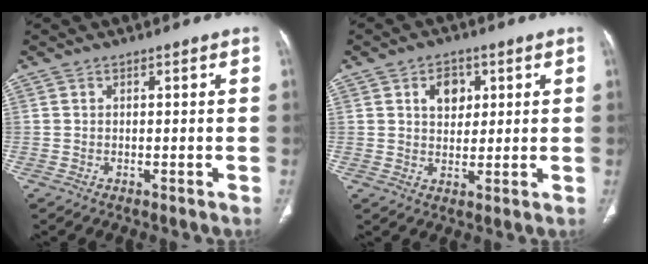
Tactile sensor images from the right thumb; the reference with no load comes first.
{"total": 5.6, "force": [2.0, 4.0, 3.3], "torque": [-0.027, -0.007, 0.031]}